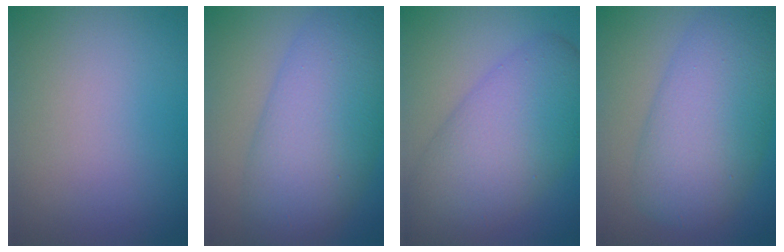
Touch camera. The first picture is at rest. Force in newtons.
{"total": 10.4, "press": 10.4, "slide": 0.1}
{"total": 9.3, "press": 9.3, "slide": 0.1}
{"total": 9.4, "press": 9.3, "slide": 0.3}